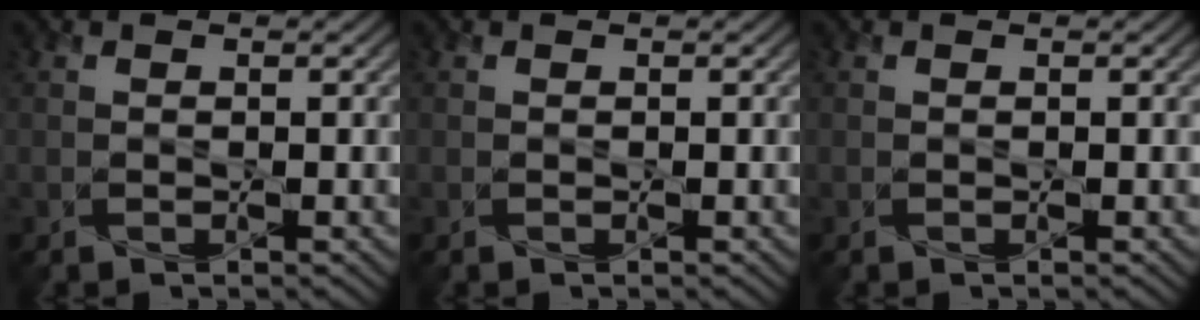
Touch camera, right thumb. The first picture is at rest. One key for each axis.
{"total": 0.0}
{"total": 0.0}